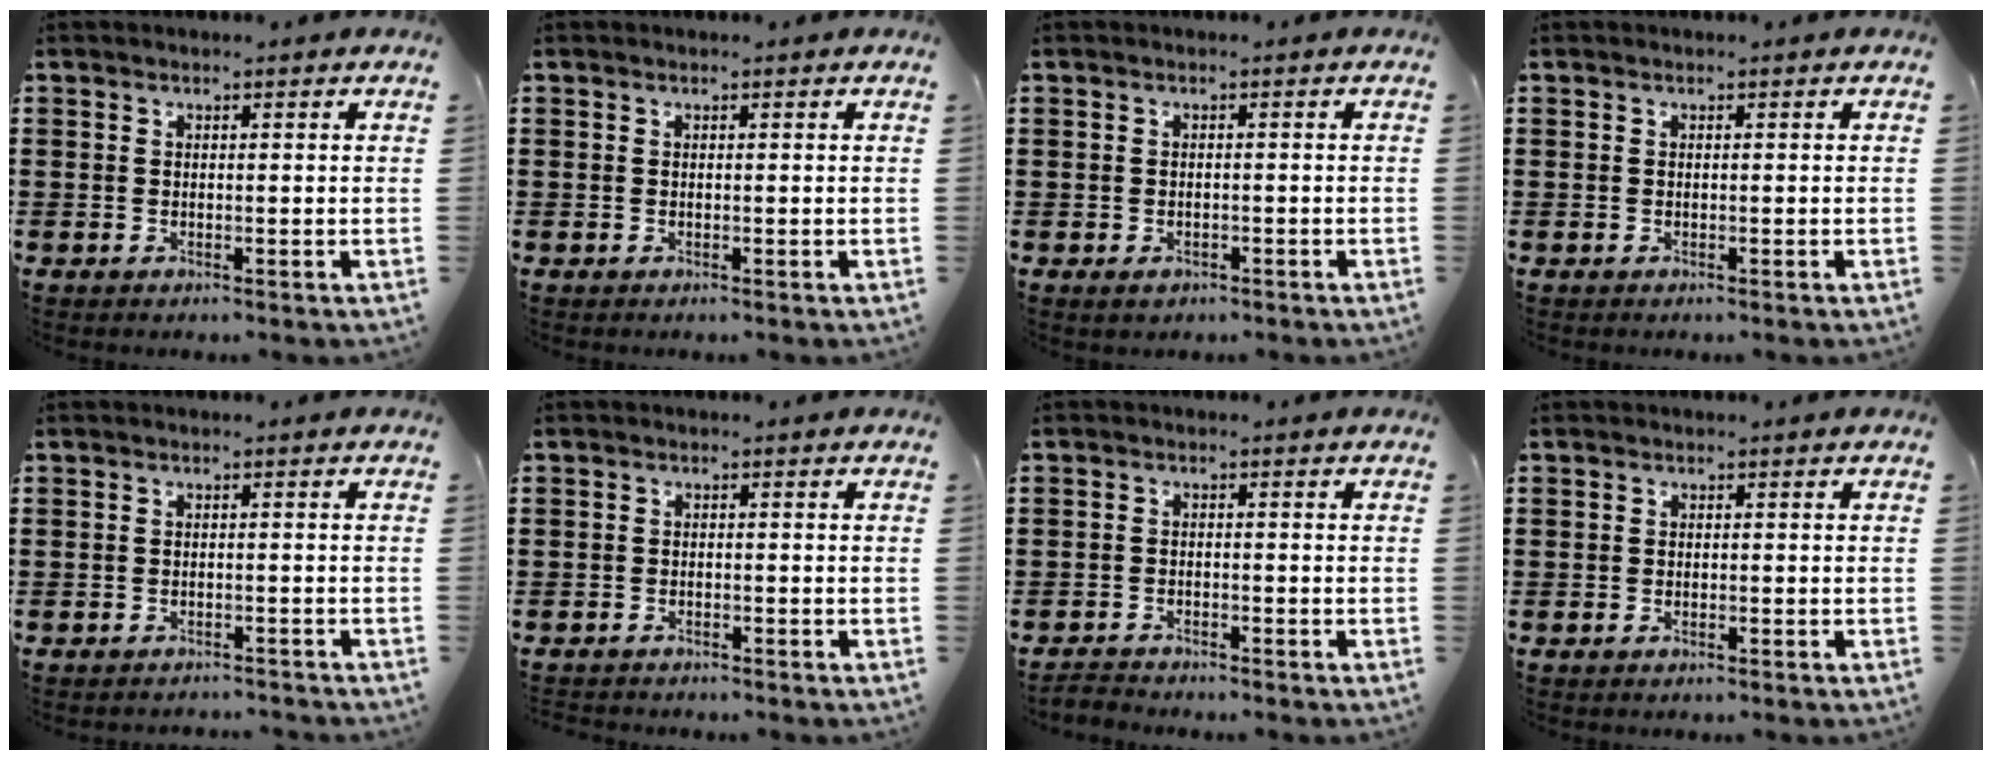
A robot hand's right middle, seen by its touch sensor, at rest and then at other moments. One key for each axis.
{"total": 0.0}
{"total": 1.0, "fx": -0.6, "fy": 0.7, "fz": 0.1, "tx": -0.004, "ty": 0.000, "tz": -0.014}
{"total": 0.0}
{"total": 1.2, "fx": -1.2, "fy": 0.0, "fz": 0.0, "tx": -0.004, "ty": 0.000, "tz": -0.024}
{"total": 1.4, "fx": -1.4, "fy": 0.4, "fz": -0.2, "tx": -0.001, "ty": 0.002, "tz": -0.031}
{"total": 2.3, "fx": -2.2, "fy": 0.5, "fz": -0.1, "tx": -0.004, "ty": 0.000, "tz": -0.048}
{"total": 0.7, "fx": -0.5, "fy": 0.4, "fz": 0.0, "tx": -0.001, "ty": 0.001, "tz": -0.011}